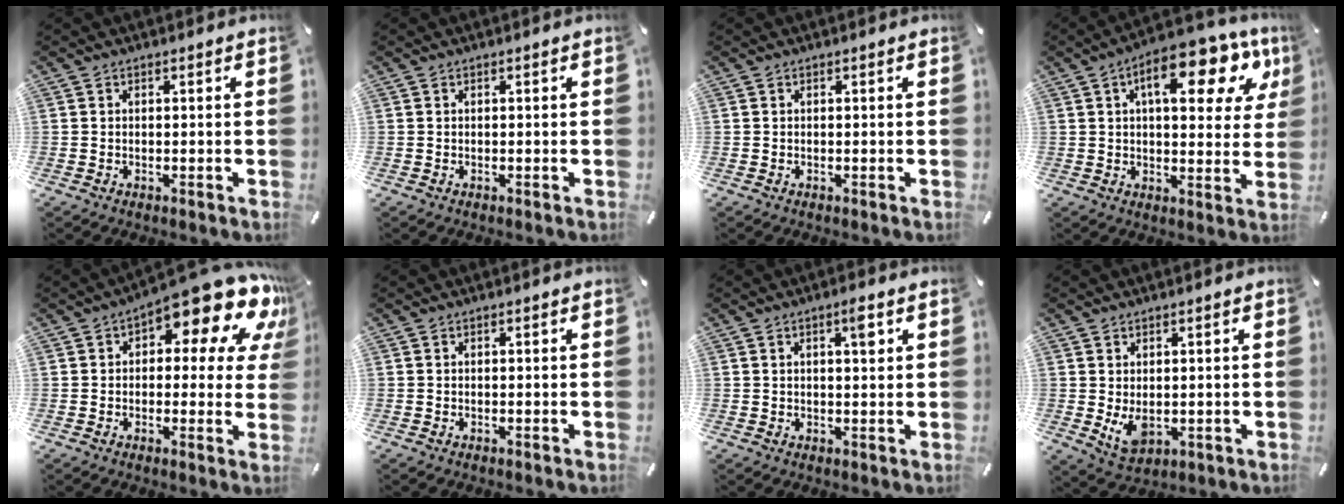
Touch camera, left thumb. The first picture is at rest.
{"total": 0.0}
{"total": 0.0}
{"total": 16.9, "force": [8.2, 7.4, 12.8], "torque": [-0.175, -0.036, 0.127]}
{"total": 16.2, "force": [10.1, 5.8, 11.3], "torque": [-0.151, -0.083, 0.162]}
{"total": 0.0}
{"total": 3.7, "force": [1.5, 1.1, 3.2], "torque": [-0.043, -0.004, 0.017]}
{"total": 5.4, "force": [0.3, 3.8, 3.8], "torque": [-0.079, -0.011, 0.005]}